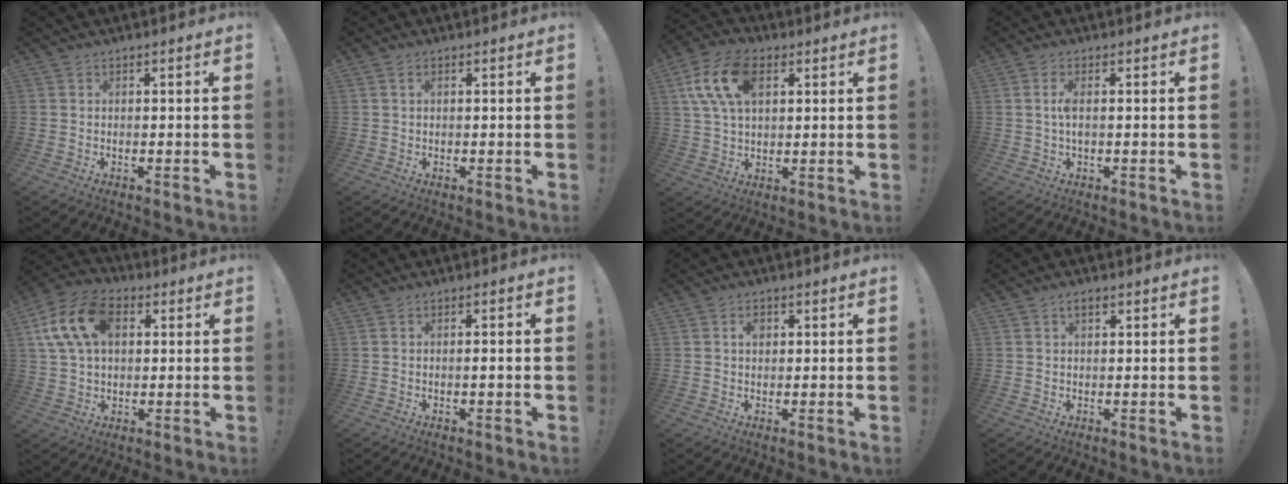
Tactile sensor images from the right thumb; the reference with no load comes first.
{"total": 1.1, "force": [0.4, 0.4, 1.0], "torque": [-0.016, 0.002, 0.005]}
{"total": 15.2, "force": [5.2, 9.2, 11.0], "torque": [-0.206, 0.000, 0.097]}
{"total": 3.7, "force": [0.2, 1.0, 3.6], "torque": [-0.085, -0.002, -0.002]}
{"total": 16.4, "force": [4.2, 11.0, 11.4], "torque": [-0.210, 0.010, 0.082]}
{"total": 1.5, "force": [-0.4, -0.2, 1.4], "torque": [-0.017, -0.003, -0.011]}
{"total": 2.3, "force": [0.7, 1.5, 1.6], "torque": [-0.015, -0.002, 0.007]}
{"total": 2.1, "force": [1.1, 1.1, 1.5], "torque": [-0.031, 0.005, 0.019]}